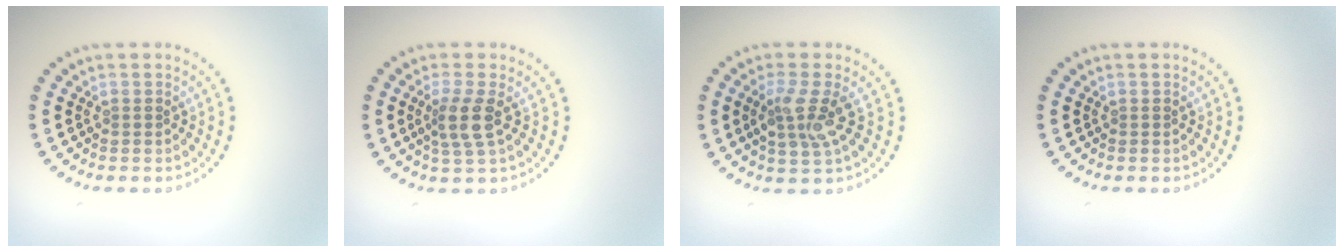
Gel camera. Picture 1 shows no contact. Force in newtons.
{"total": 2.7, "press": 2.2, "slide": 1.5}
{"total": 2.9, "press": 2.6, "slide": 1.3}
{"total": 0.0}